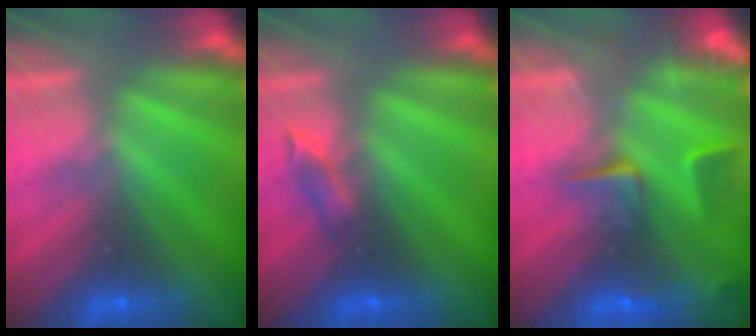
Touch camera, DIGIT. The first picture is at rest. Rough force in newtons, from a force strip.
{"total": 2.2}
{"total": 9.6}